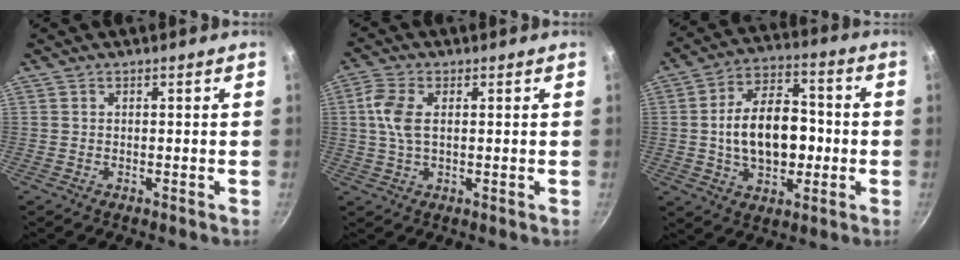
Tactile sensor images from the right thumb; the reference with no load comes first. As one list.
[{"total": 6.3, "force": [1.1, 3.3, 5.3], "torque": [-0.130, 0.008, 0.018]}, {"total": 15.6, "force": [-0.8, 9.7, 12.3], "torque": [-0.178, 0.027, -0.013]}]